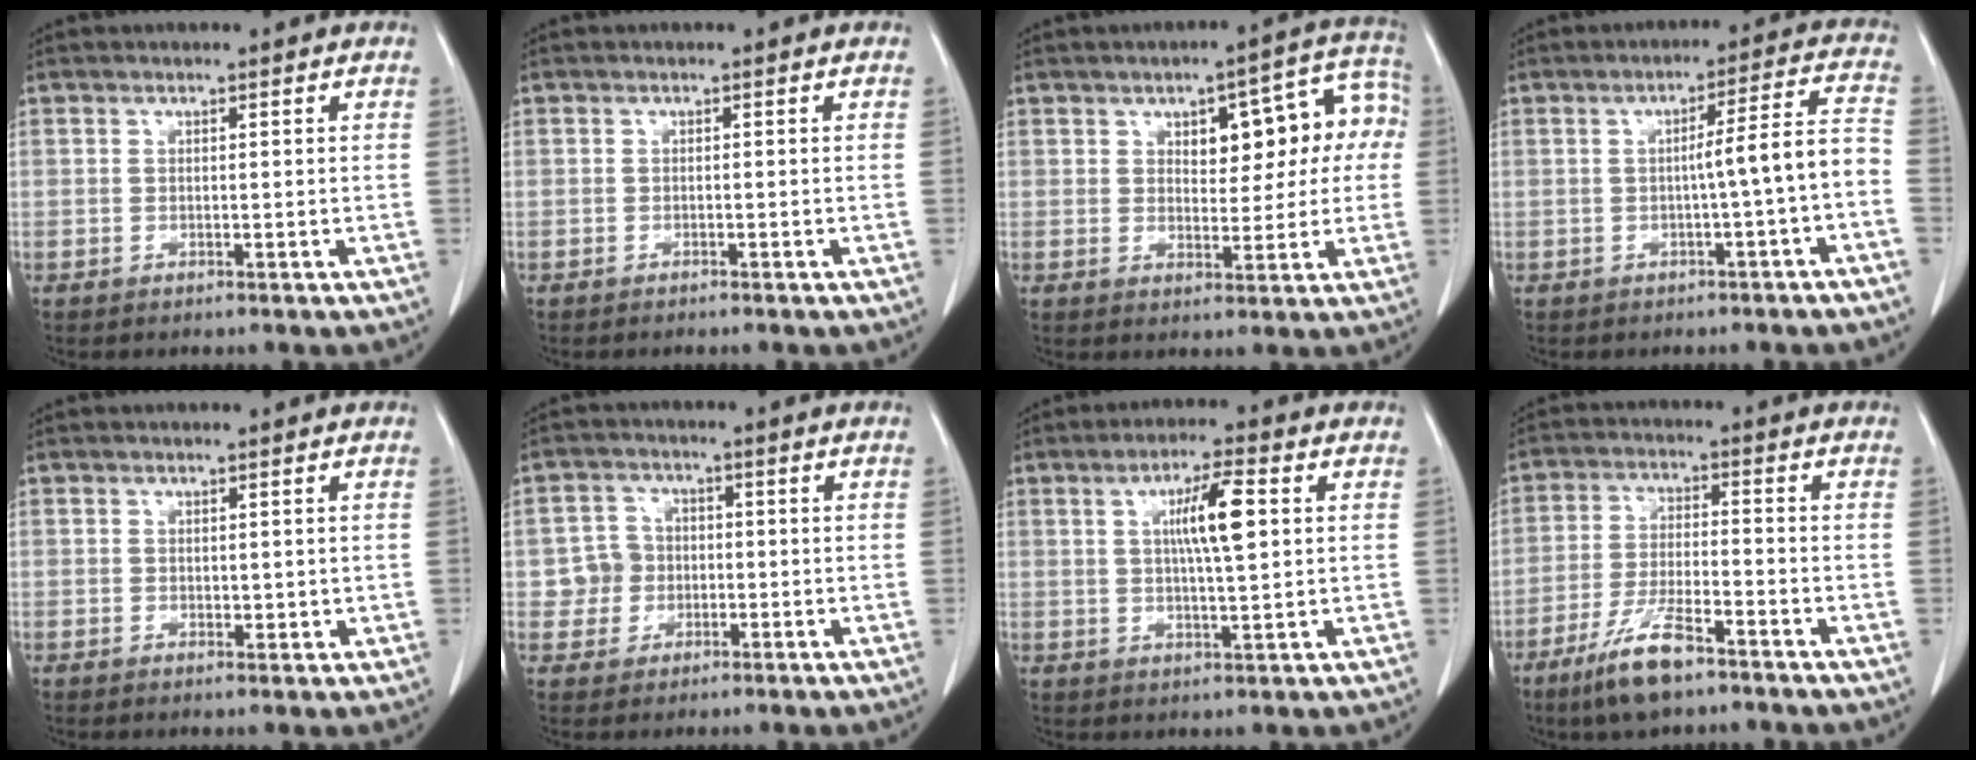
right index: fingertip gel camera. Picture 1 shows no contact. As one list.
[{"total": 0.7, "force": [-0.6, 0.0, 0.3], "torque": [-0.008, -0.001, -0.008]}, {"total": 10.6, "force": [2.2, 4.8, 9.1], "torque": [-0.102, 0.043, 0.031]}, {"total": 6.5, "force": [-1.8, -0.4, 6.2], "torque": [-0.084, 0.022, -0.023]}, {"total": 1.3, "force": [0.4, 0.9, 0.9], "torque": [-0.008, -0.003, 0.011]}, {"total": 4.5, "force": [-0.6, 4.4, 0.5], "torque": [0.000, 0.014, -0.007]}, {"total": 7.5, "force": [1.7, 0.8, 7.3], "torque": [-0.127, 0.005, 0.031]}, {"total": 8.7, "force": [-5.9, 1.5, 6.2], "torque": [-0.125, -0.016, -0.109]}]